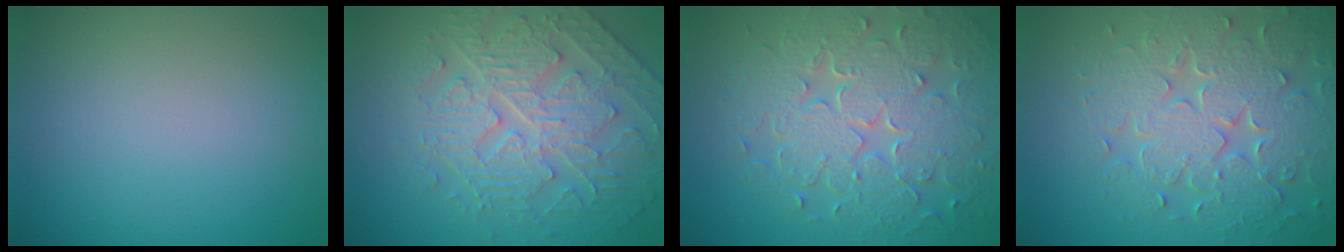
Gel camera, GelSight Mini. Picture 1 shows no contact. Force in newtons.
{"total": 5.0, "press": 4.9, "slide": 0.8}
{"total": 8.3, "press": 5.9, "slide": 5.8}
{"total": 7.7, "press": 6.1, "slide": 4.7}